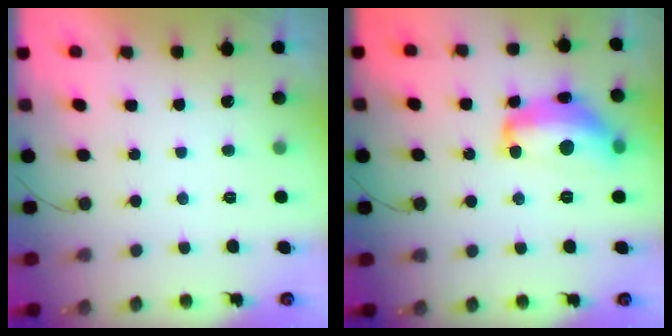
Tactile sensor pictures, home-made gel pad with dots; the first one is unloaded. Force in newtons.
{"total": 15.3, "press": 15.2, "slide": 1.3}